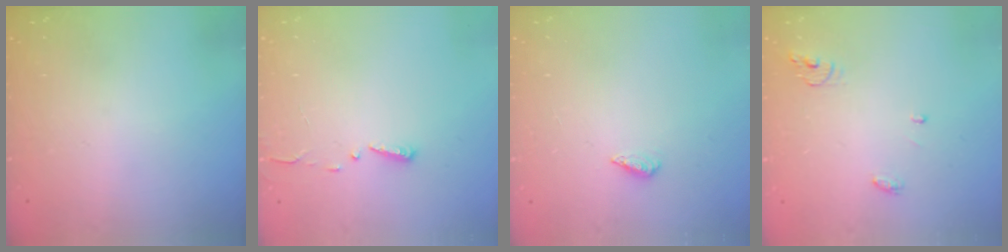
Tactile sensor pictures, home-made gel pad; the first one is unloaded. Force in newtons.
{"total": 3.0, "press": 2.9, "slide": 0.3}
{"total": 2.3, "press": 2.2, "slide": 0.8}
{"total": 4.5, "press": 4.5, "slide": 0.3}